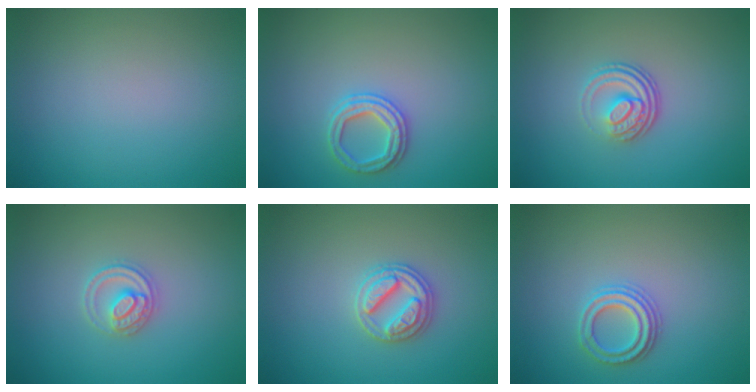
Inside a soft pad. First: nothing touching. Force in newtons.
{"total": 2.4, "press": 2.4, "slide": 0.2}
{"total": 3.6, "press": 2.5, "slide": 2.6}
{"total": 2.5, "press": 2.4, "slide": 0.3}
{"total": 2.9, "press": 2.8, "slide": 0.4}
{"total": 2.3, "press": 2.3, "slide": 0.3}